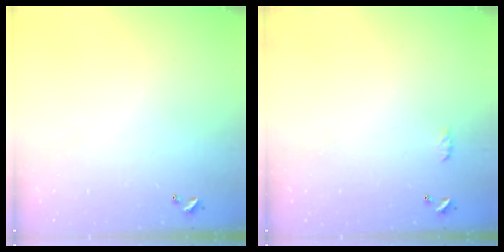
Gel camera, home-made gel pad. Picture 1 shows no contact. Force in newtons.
{"total": 3.0, "press": 3.0, "slide": 0.5}